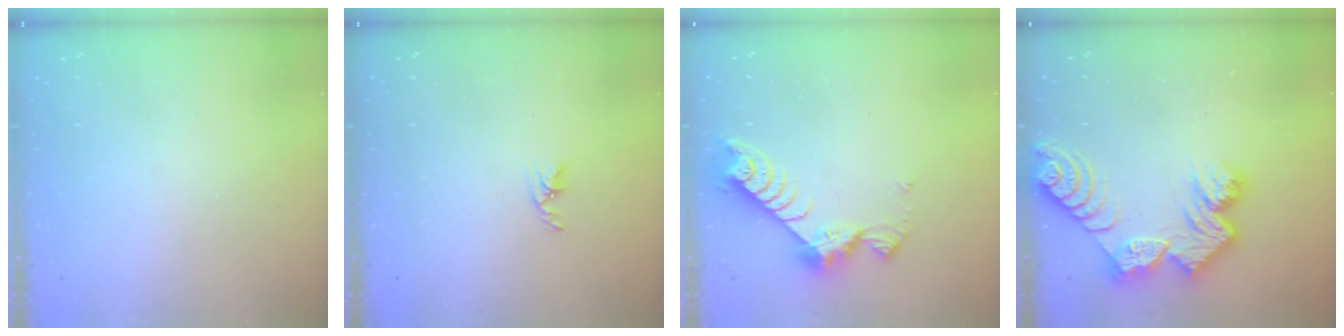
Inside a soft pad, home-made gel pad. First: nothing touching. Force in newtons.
{"total": 3.3, "press": 3.2, "slide": 0.5}
{"total": 9.4, "press": 9.4, "slide": 0.7}
{"total": 12.5, "press": 12.5, "slide": 1.1}